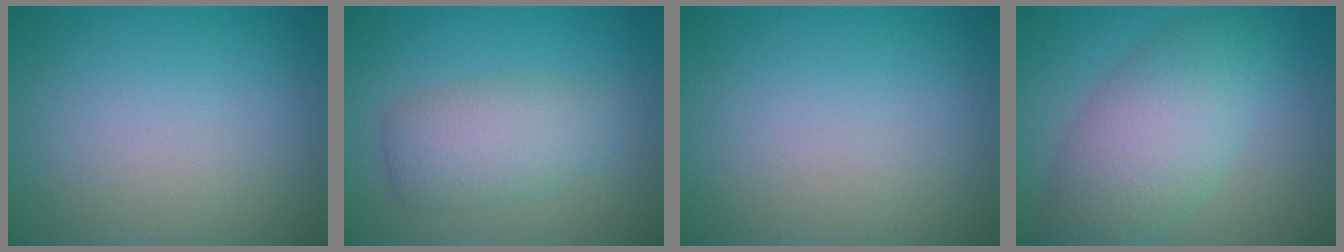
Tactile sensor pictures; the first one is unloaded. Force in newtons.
{"total": 4.0, "press": 4.0, "slide": 0.1}
{"total": 0.0}
{"total": 6.8, "press": 6.8, "slide": 0.2}